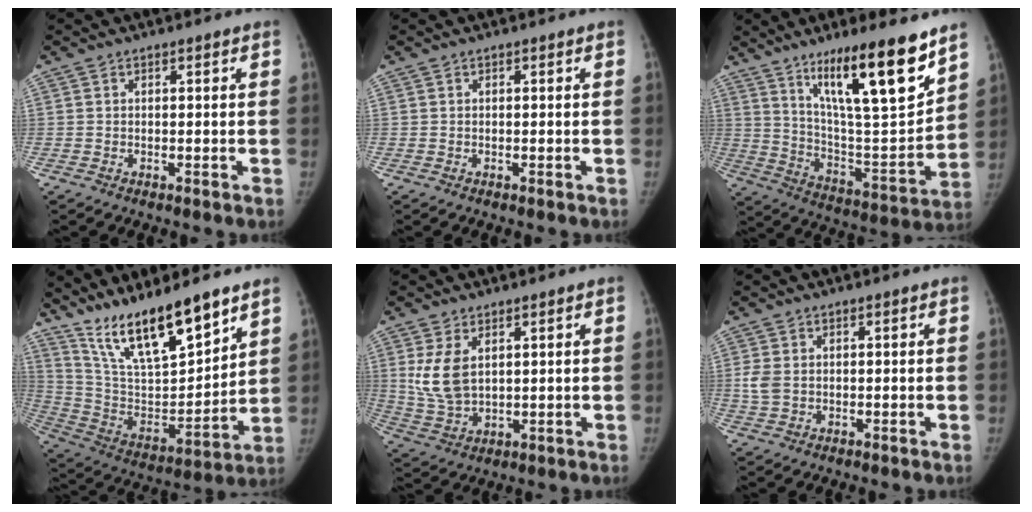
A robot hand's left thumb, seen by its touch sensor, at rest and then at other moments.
{"total": 0.0}
{"total": 22.2, "force": [13.8, 4.0, 16.9], "torque": [-0.248, -0.077, 0.237]}
{"total": 19.6, "force": [14.5, 5.1, 12.1], "torque": [-0.177, -0.075, 0.274]}
{"total": 8.1, "force": [2.8, 4.7, 5.9], "torque": [-0.113, -0.014, 0.068]}
{"total": 3.3, "force": [0.4, 2.4, 2.2], "torque": [-0.054, -0.002, 0.011]}